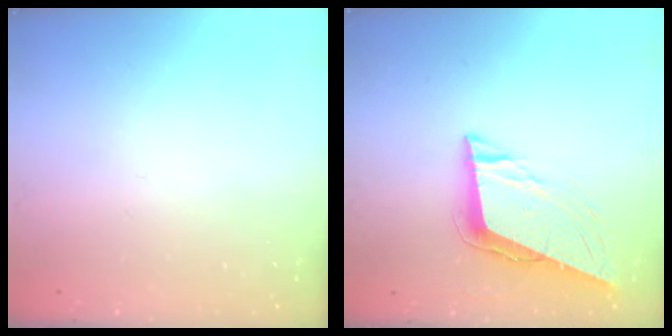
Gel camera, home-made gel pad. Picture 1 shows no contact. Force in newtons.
{"total": 8.6, "press": 8.4, "slide": 1.9}